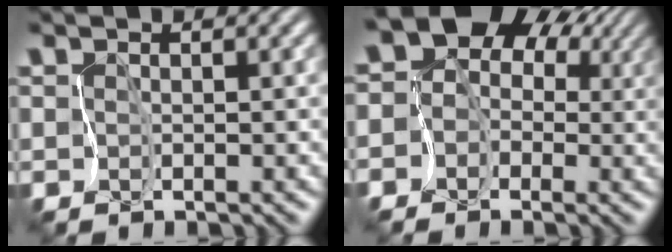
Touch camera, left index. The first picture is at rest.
{"total": 10.0, "force": [1.7, 8.9, 4.3], "torque": [-0.077, 0.040, -0.005]}